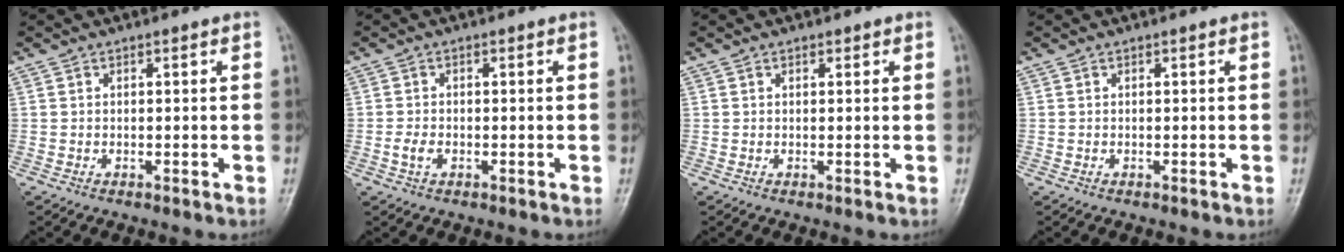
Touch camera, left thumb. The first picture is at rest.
{"total": 2.3, "force": [-0.7, 1.5, 1.6], "torque": [-0.032, 0.002, -0.017]}
{"total": 0.8, "force": [0.5, 0.5, 0.4], "torque": [-0.001, -0.003, 0.005]}
{"total": 0.0}